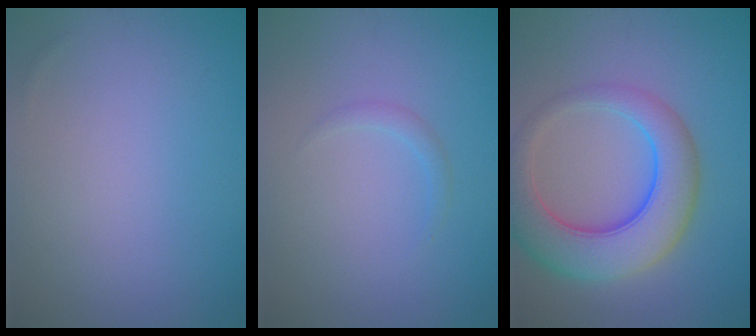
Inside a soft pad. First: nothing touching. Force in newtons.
{"total": 0.9, "press": 0.9, "slide": 0.0}
{"total": 8.1, "press": 8.1, "slide": 0.5}